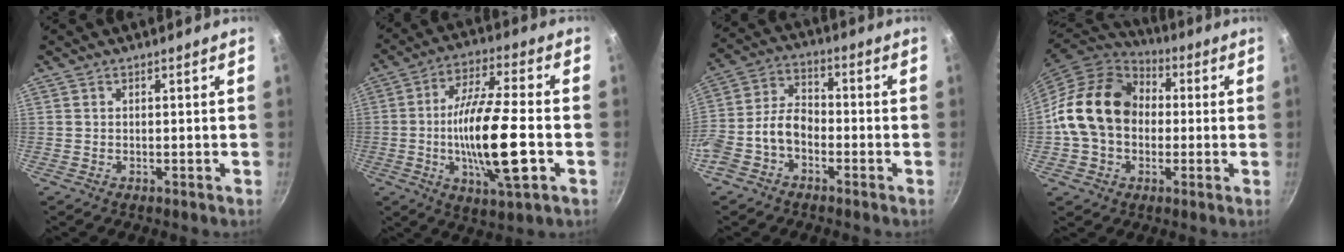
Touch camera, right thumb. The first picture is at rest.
{"total": 17.6, "force": [-3.5, 4.5, 16.6], "torque": [-0.299, 0.015, -0.068]}
{"total": 8.9, "force": [-3.4, 5.8, 5.9], "torque": [-0.112, 0.052, -0.076]}
{"total": 16.9, "force": [0.6, 13.2, 10.5], "torque": [-0.158, 0.034, 0.003]}